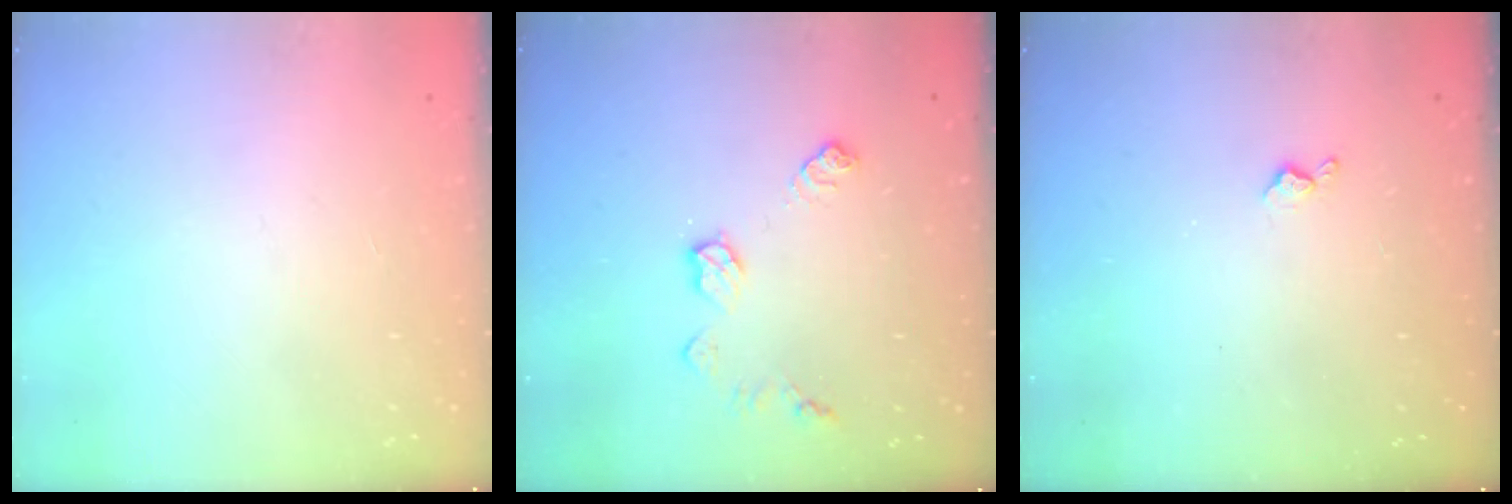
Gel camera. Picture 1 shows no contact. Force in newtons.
{"total": 9.0, "press": 9.0, "slide": 0.3}
{"total": 3.6, "press": 3.5, "slide": 0.6}